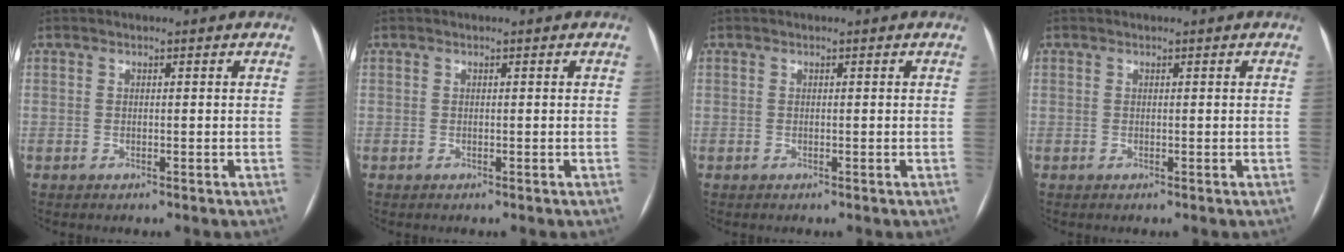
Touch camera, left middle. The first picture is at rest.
{"total": 0.0}
{"total": 0.0}
{"total": 0.0}